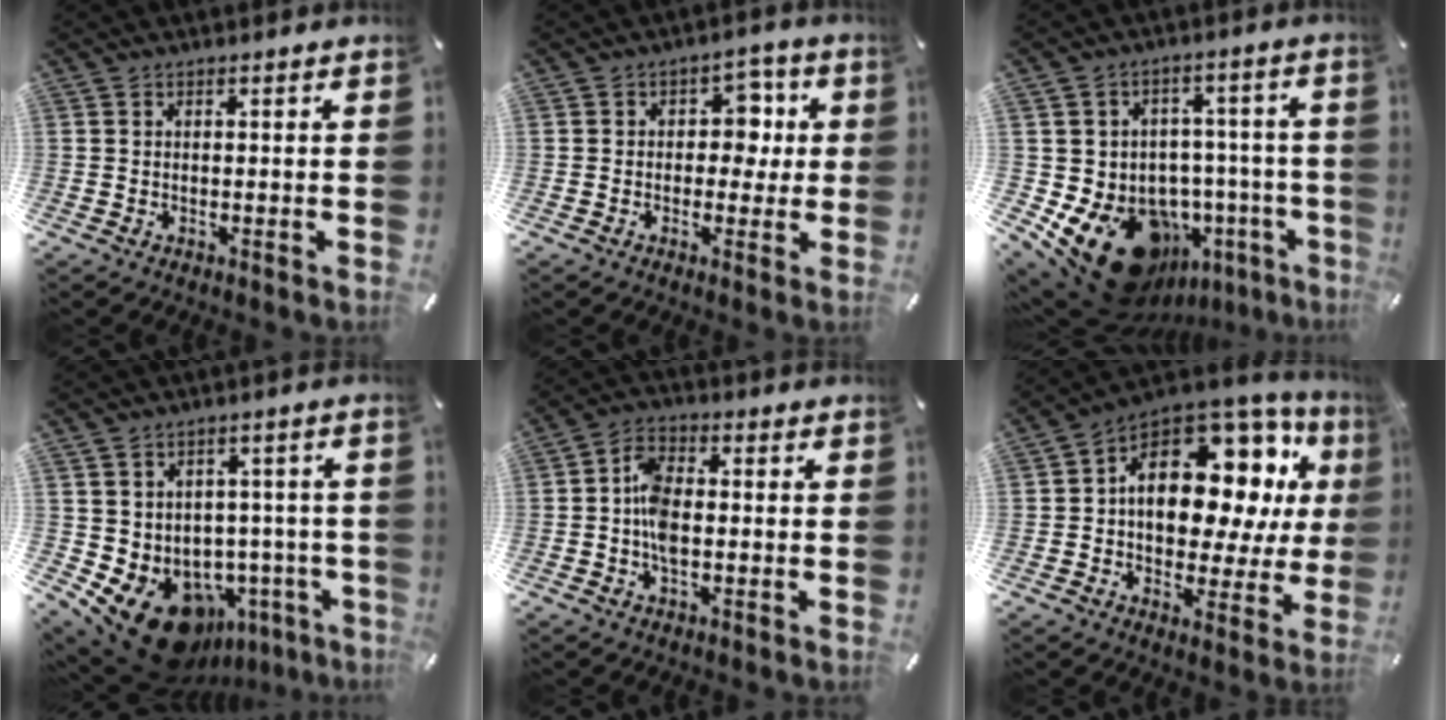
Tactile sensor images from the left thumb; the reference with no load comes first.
{"total": 7.1, "force": [0.3, 5.8, 4.1], "torque": [-0.041, 0.003, -0.003]}
{"total": 20.7, "force": [-10.6, 13.2, 11.8], "torque": [-0.180, 0.044, -0.151]}
{"total": 14.9, "force": [-8.4, 8.8, 8.6], "torque": [-0.150, 0.030, -0.133]}
{"total": 6.9, "force": [-1.0, 4.0, 5.4], "torque": [-0.113, 0.007, -0.020]}
{"total": 17.6, "force": [4.9, 11.5, 12.3], "torque": [-0.166, -0.045, 0.081]}